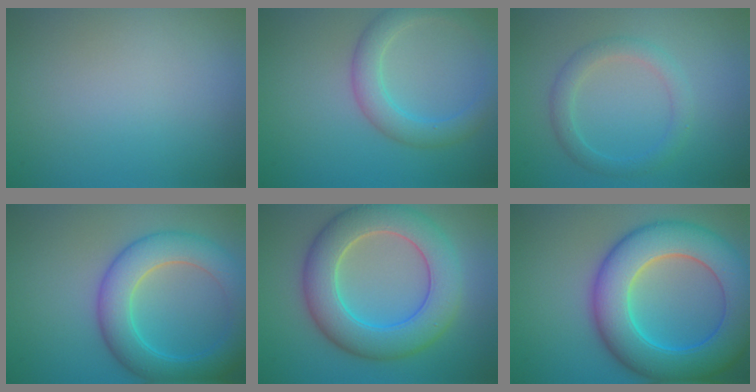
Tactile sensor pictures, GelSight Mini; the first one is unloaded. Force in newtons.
{"total": 3.5, "press": 3.5, "slide": 0.1}
{"total": 2.4, "press": 2.3, "slide": 0.1}
{"total": 6.7, "press": 6.6, "slide": 0.3}
{"total": 8.3, "press": 8.3, "slide": 0.7}
{"total": 10.8, "press": 10.8, "slide": 0.5}